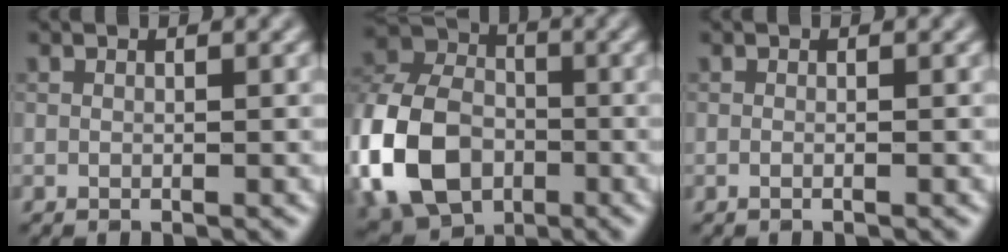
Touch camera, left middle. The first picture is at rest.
{"total": 12.8, "force": [-3.9, 9.3, 7.9], "torque": [-0.190, -0.007, -0.094]}
{"total": 0.6, "force": [-0.1, 0.2, 0.5], "torque": [-0.008, -0.004, -0.008]}